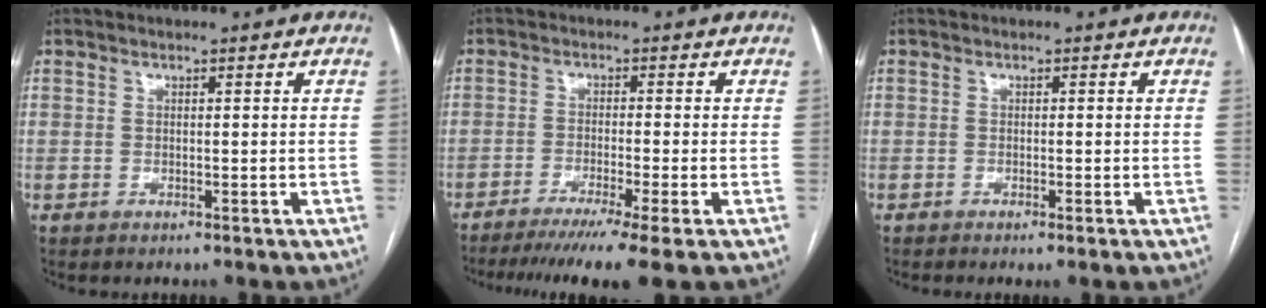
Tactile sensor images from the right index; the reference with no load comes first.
{"total": 10.3, "force": [-7.6, -1.2, 6.8], "torque": [-0.096, -0.024, -0.117]}
{"total": 0.8, "force": [-0.5, 0.0, 0.7], "torque": [-0.011, -0.002, -0.007]}